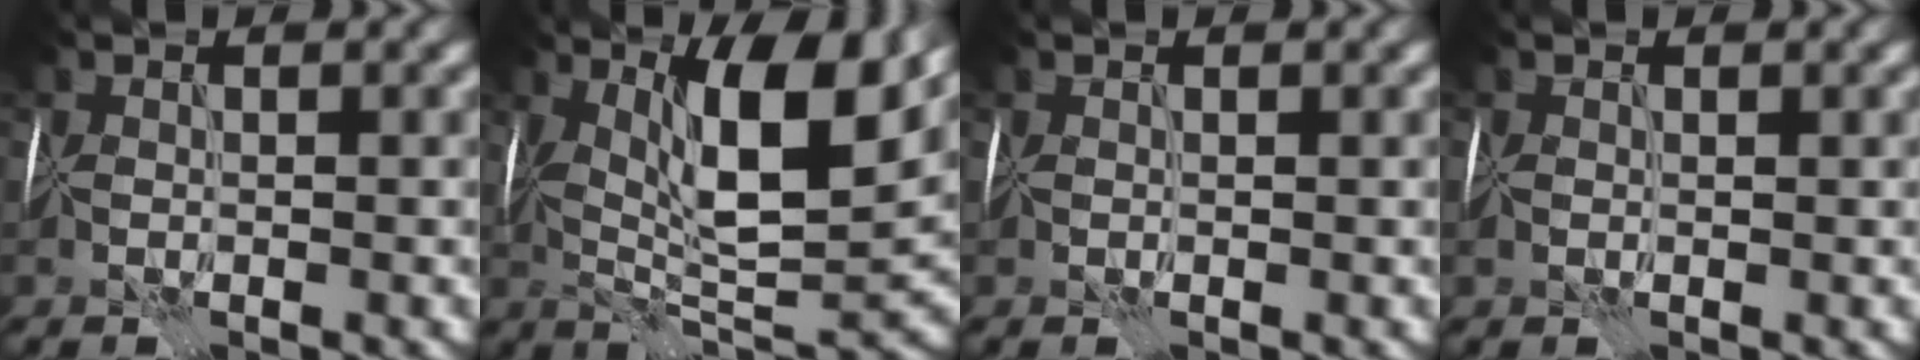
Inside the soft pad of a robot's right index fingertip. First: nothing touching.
{"total": 10.9, "force": [3.7, 3.3, 9.7], "torque": [-0.160, -0.003, 0.063]}
{"total": 0.0}
{"total": 1.3, "force": [0.4, 0.9, 0.8], "torque": [-0.014, 0.003, 0.007]}